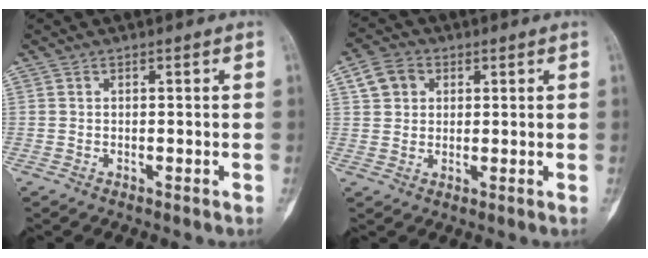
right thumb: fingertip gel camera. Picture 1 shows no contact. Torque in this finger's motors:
{"motor_torque": [-0.69, 0.75, 0.19, -0.16, 0.06]}